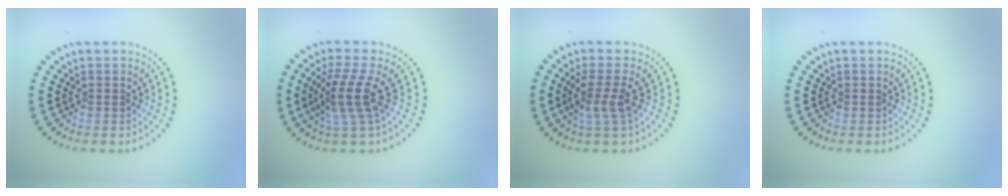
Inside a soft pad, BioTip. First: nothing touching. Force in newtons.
{"total": 3.7, "press": 2.7, "slide": 2.5}
{"total": 2.6, "press": 2.0, "slide": 1.7}
{"total": 0.0}